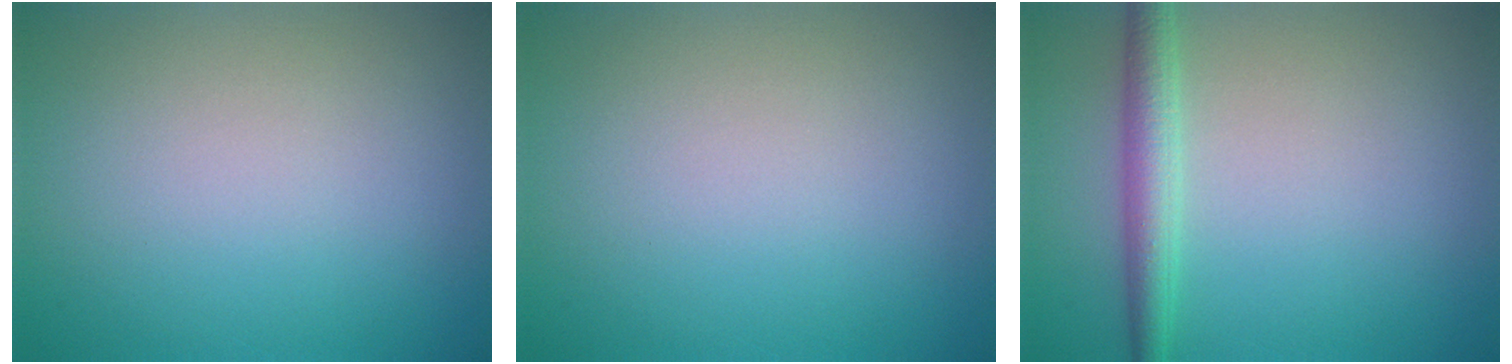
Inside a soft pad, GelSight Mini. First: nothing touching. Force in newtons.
{"total": 0.0}
{"total": 2.8, "press": 2.8, "slide": 0.1}